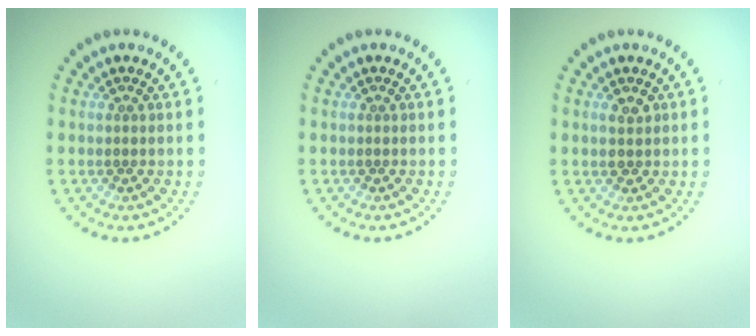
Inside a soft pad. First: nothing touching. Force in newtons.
{"total": 0.0}
{"total": 1.5, "press": 1.5, "slide": 0.2}